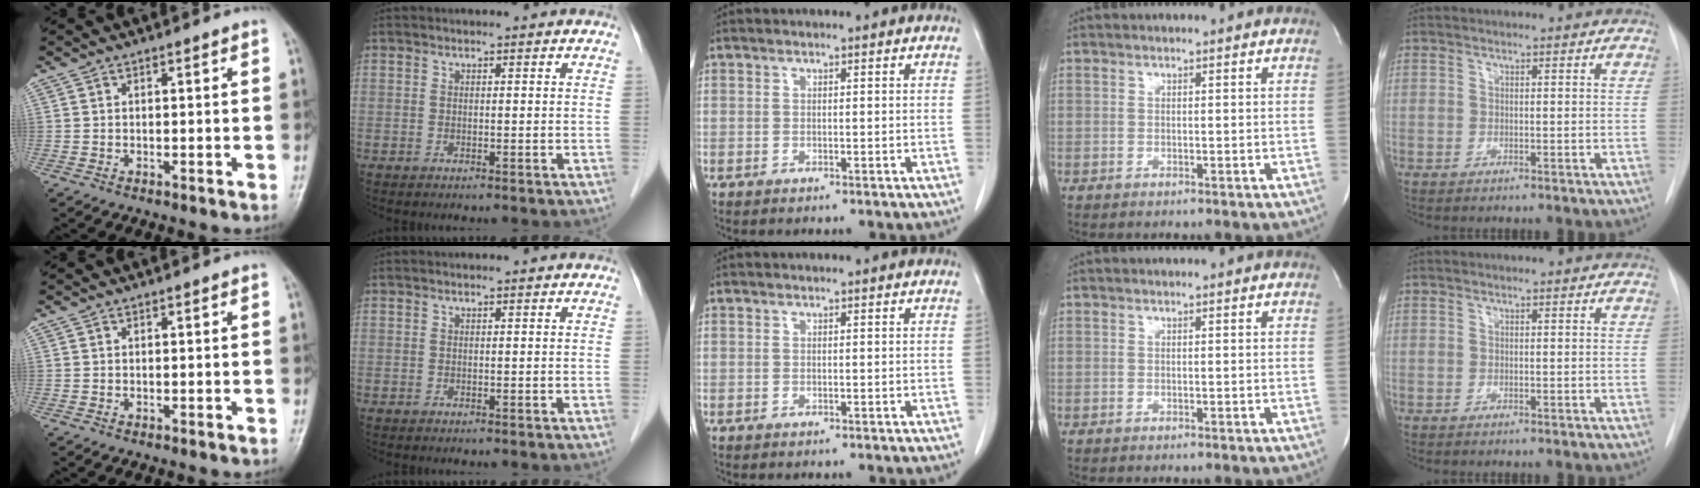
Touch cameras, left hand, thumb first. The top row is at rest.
{}